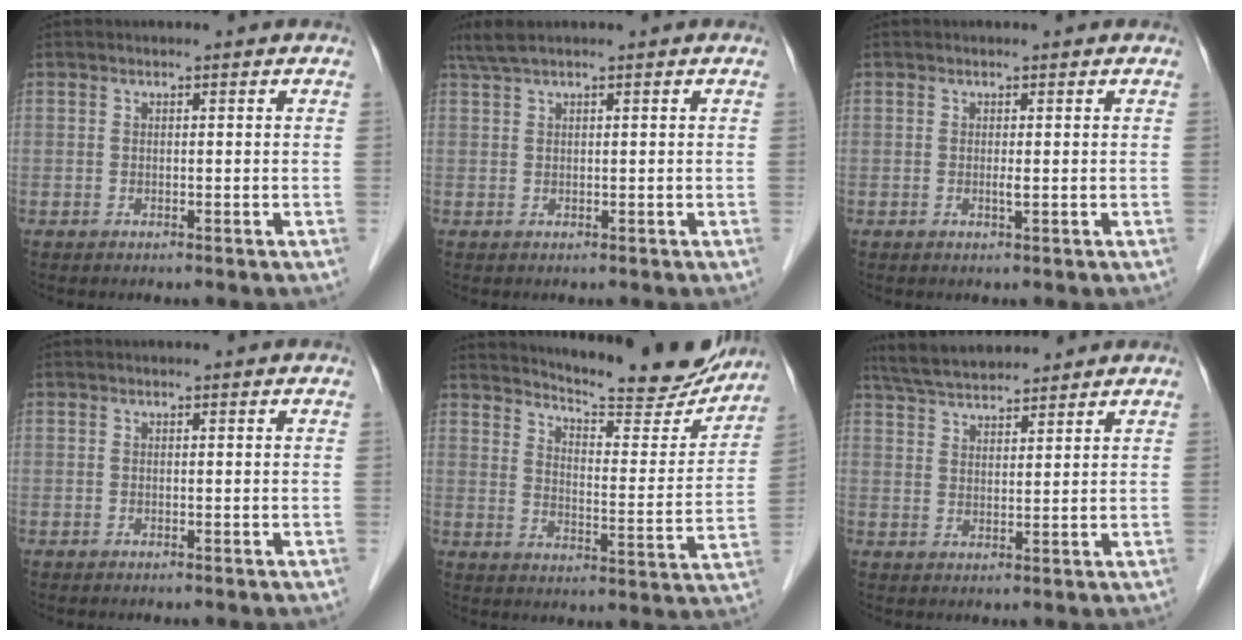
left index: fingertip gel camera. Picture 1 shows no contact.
{"total": 2.3, "force": [1.7, 0.0, 1.5], "torque": [-0.037, 0.015, 0.041]}
{"total": 0.6, "force": [-0.1, 0.0, 0.6], "torque": [-0.014, -0.006, -0.003]}
{"total": 0.0}
{"total": 18.5, "force": [17.3, 2.3, 6.1], "torque": [-0.088, -0.050, 0.225]}
{"total": 8.4, "force": [7.7, 1.6, 3.0], "torque": [-0.058, 0.027, 0.139]}